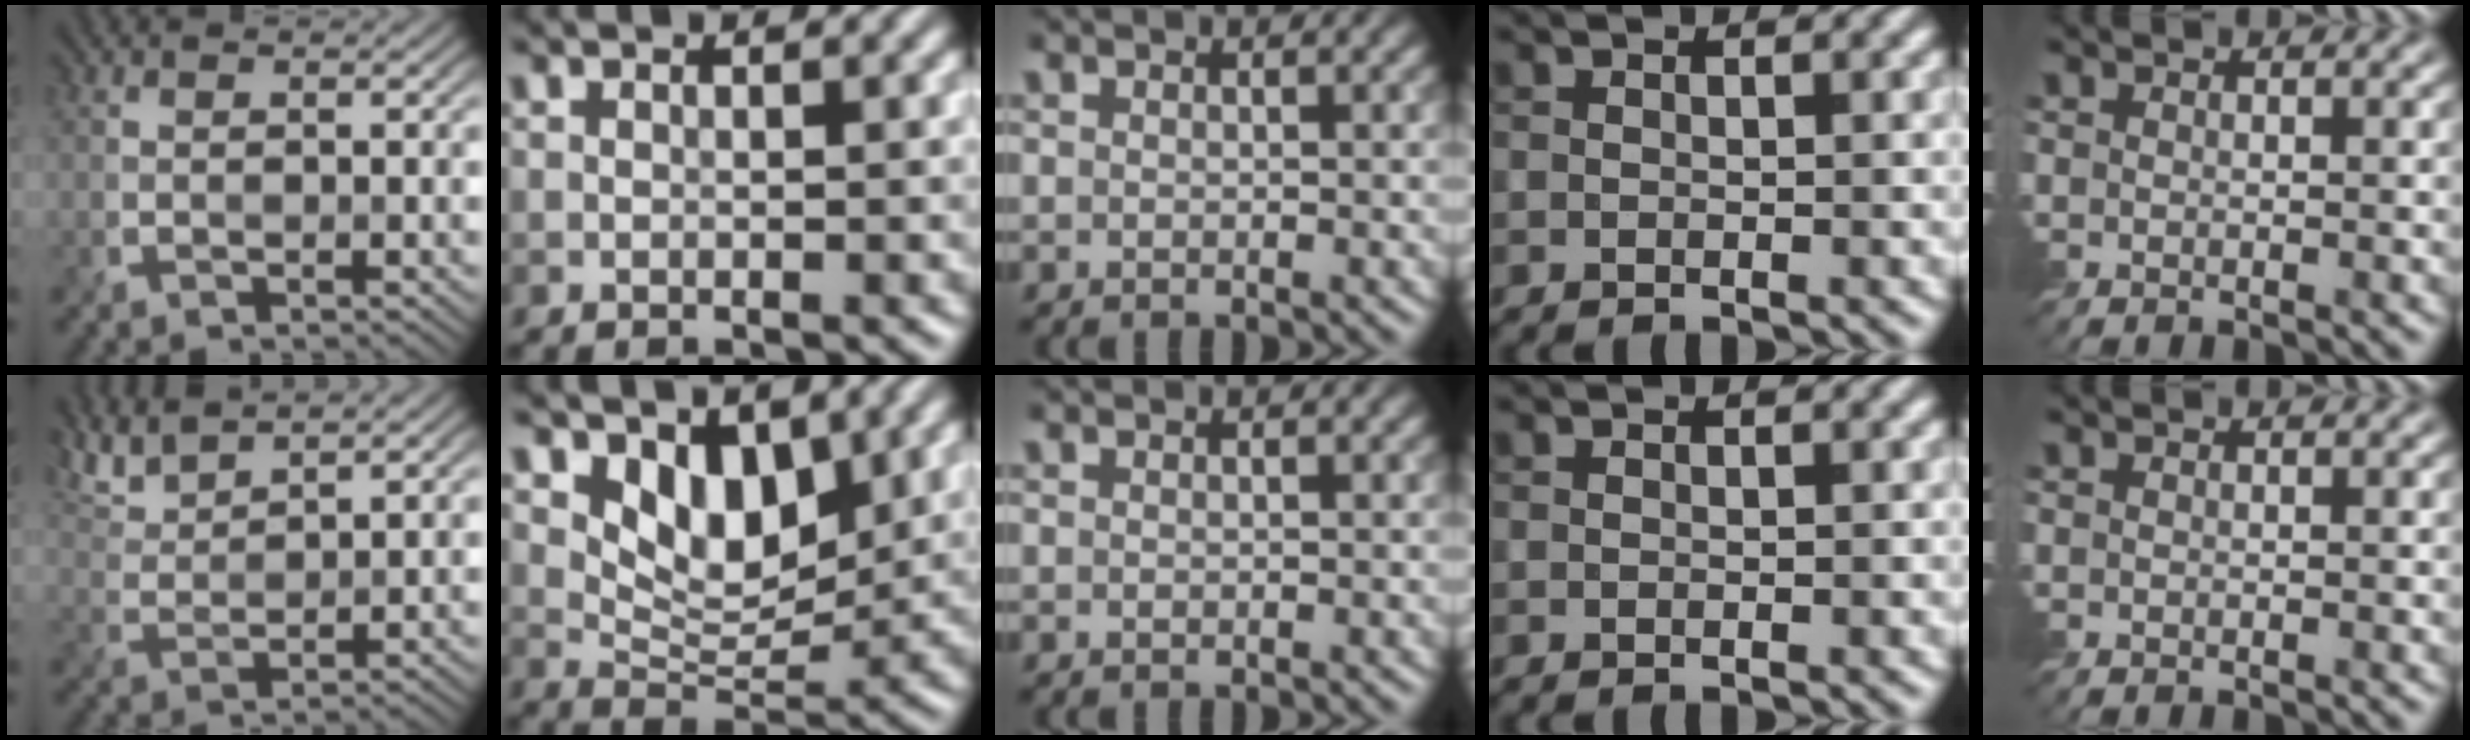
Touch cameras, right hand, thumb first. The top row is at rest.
{"thumb": {"total": 5.3, "force": [4.5, 1.0, 2.6], "torque": [-0.071, 0.011, 0.095]}, "index": {"total": 4.7, "force": [2.3, 2.7, 3.0], "torque": [-0.055, -0.018, 0.038]}}